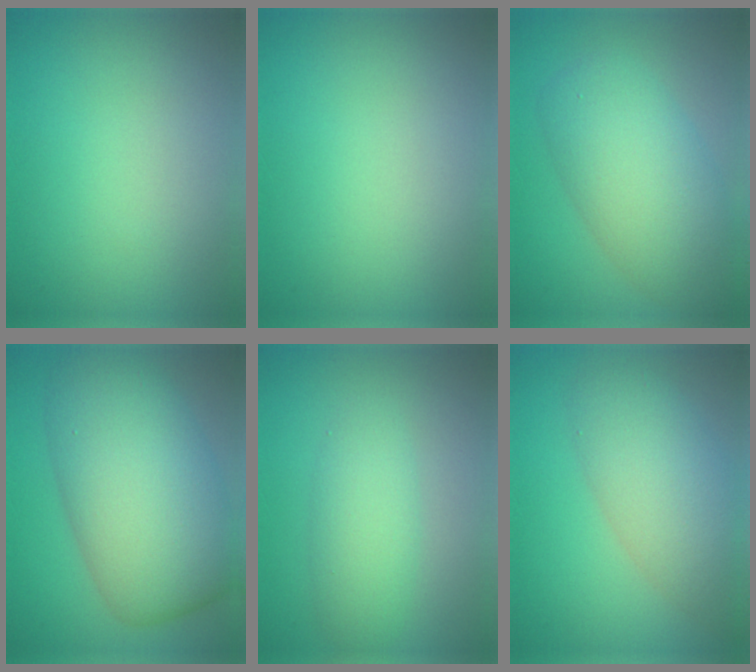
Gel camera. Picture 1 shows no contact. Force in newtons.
{"total": 0.0}
{"total": 7.9, "press": 7.9, "slide": 0.2}
{"total": 11.7, "press": 11.7, "slide": 0.4}
{"total": 3.0, "press": 3.0, "slide": 0.1}
{"total": 6.4, "press": 6.4, "slide": 0.4}